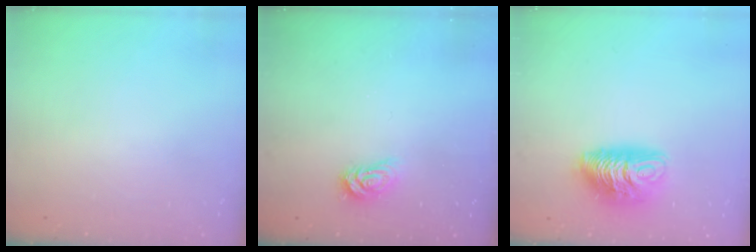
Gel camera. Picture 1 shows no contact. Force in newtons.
{"total": 3.9, "press": 3.8, "slide": 0.5}
{"total": 10.2, "press": 10.2, "slide": 0.9}